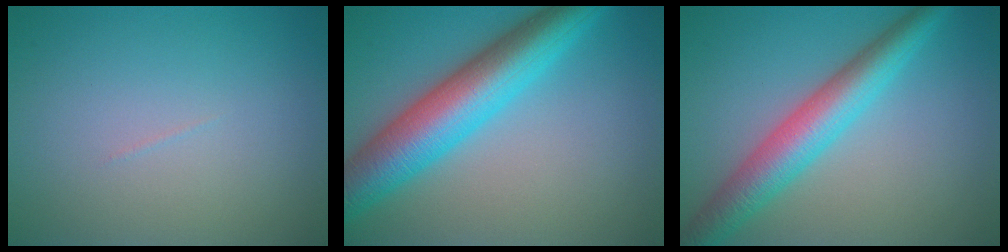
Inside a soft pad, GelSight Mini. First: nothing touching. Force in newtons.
{"total": 9.0, "press": 9.0, "slide": 0.0}
{"total": 6.1, "press": 6.1, "slide": 0.2}